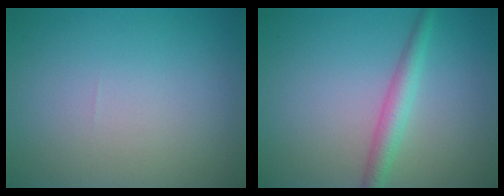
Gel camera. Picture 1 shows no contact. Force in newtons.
{"total": 2.6, "press": 2.6, "slide": 0.1}